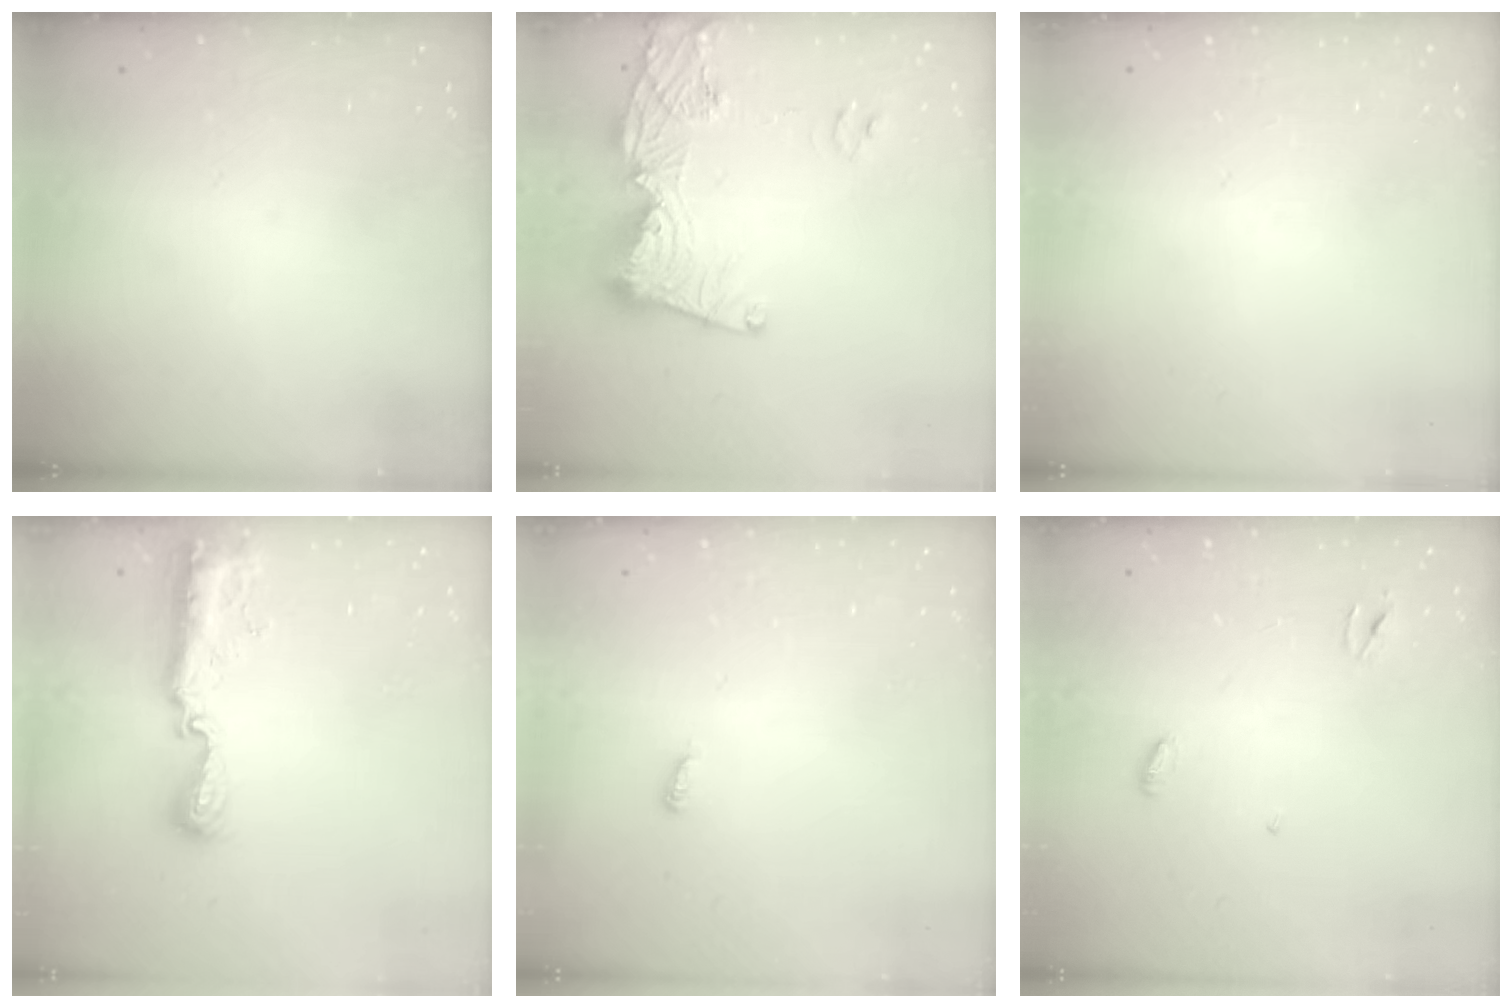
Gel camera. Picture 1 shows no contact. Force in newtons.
{"total": 14.9, "press": 14.8, "slide": 1.7}
{"total": 0.0}
{"total": 11.2, "press": 10.1, "slide": 4.8}
{"total": 2.9, "press": 2.9, "slide": 0.3}
{"total": 3.2, "press": 3.2, "slide": 0.3}